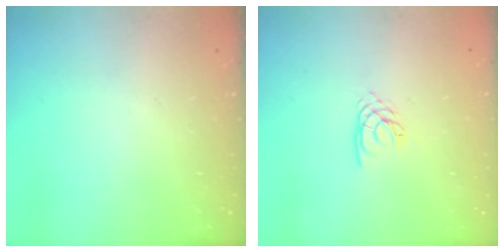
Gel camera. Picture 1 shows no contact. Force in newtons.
{"total": 2.7, "press": 2.7, "slide": 0.1}